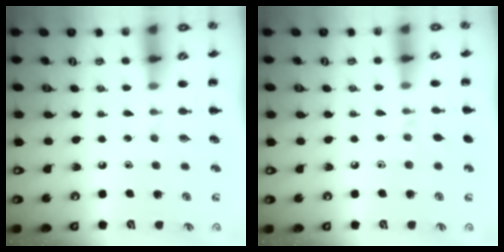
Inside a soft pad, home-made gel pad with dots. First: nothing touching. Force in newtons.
{"total": 4.9, "press": 4.5, "slide": 1.8}